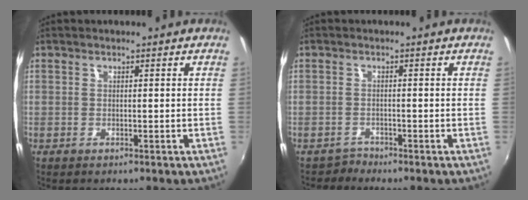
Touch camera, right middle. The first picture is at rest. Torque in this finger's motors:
{"motor_torque": [-0.17, -0.29, -0.02, -0.01]}